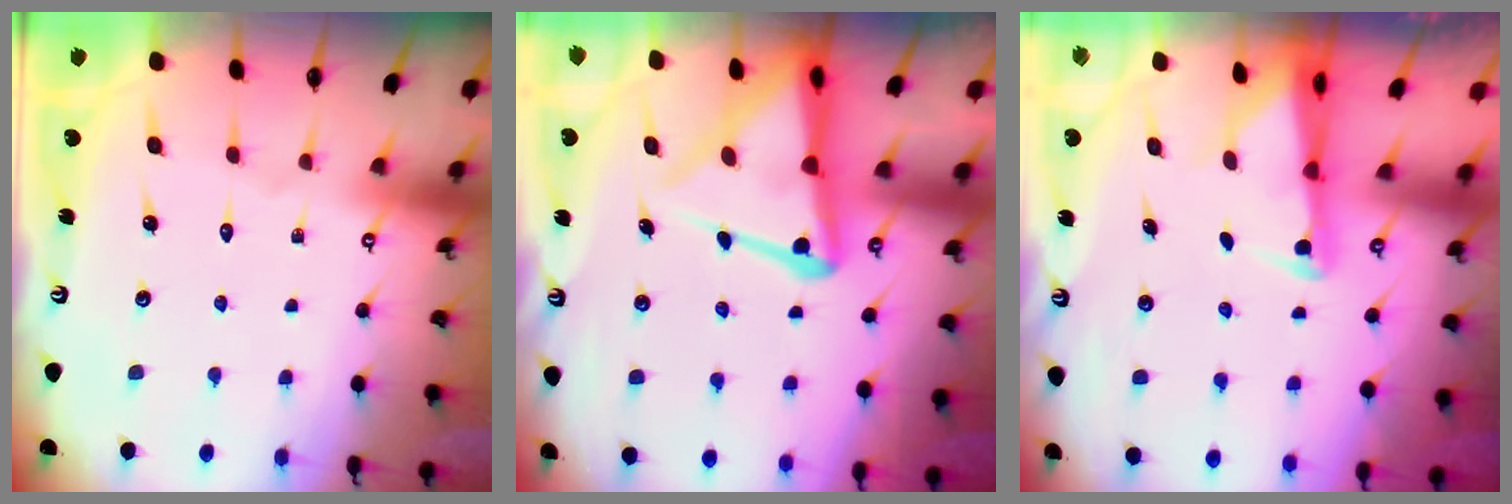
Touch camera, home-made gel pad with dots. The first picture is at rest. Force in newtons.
{"total": 12.5, "press": 12.4, "slide": 1.2}
{"total": 2.6, "press": 2.6, "slide": 0.5}